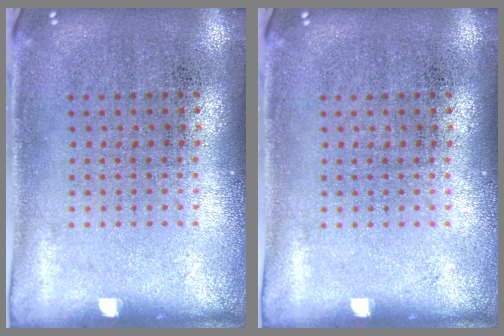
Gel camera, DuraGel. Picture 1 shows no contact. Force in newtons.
{"total": 0.0}